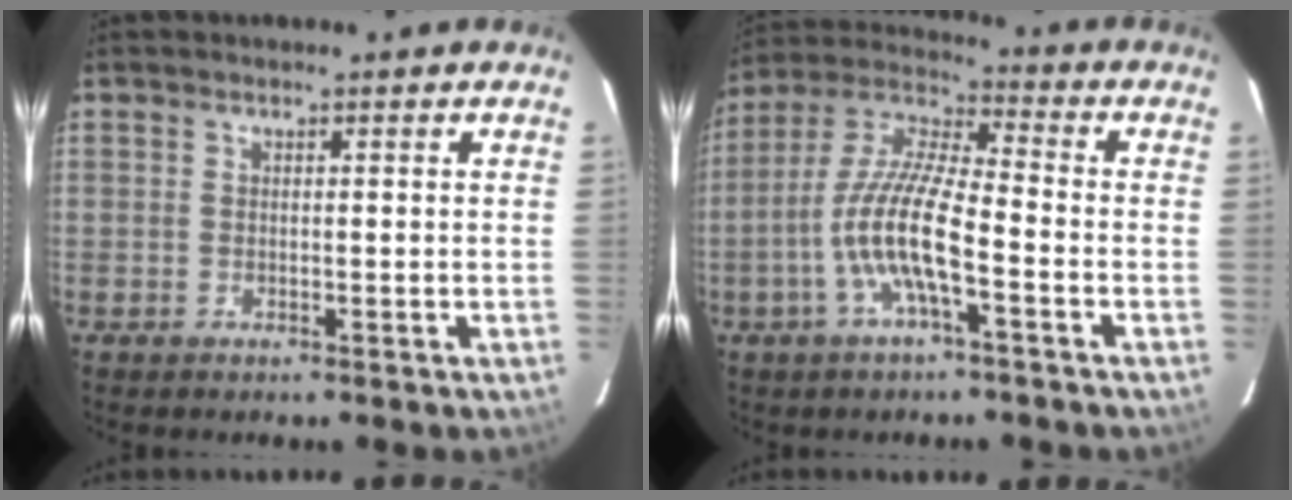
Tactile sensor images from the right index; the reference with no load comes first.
{"total": 12.1, "force": [-4.3, 2.4, 11.0], "torque": [-0.227, 0.000, -0.086]}